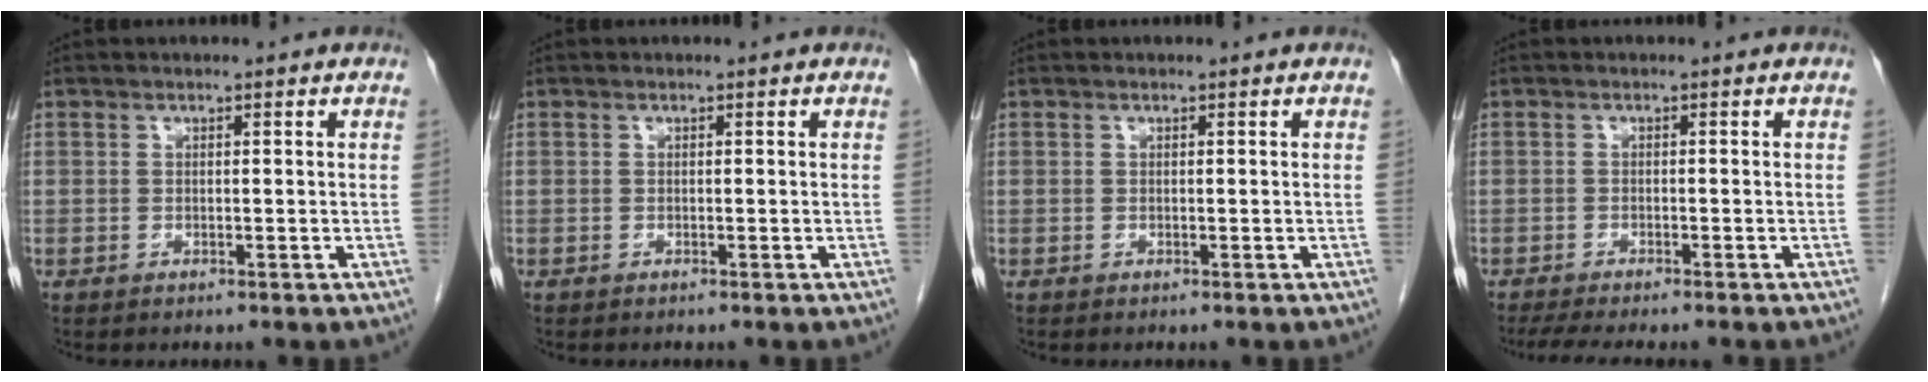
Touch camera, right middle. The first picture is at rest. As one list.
[{"total": 0.0}, {"total": 0.0}, {"total": 6.5, "force": [-5.5, 0.6, 3.5], "torque": [-0.049, -0.015, -0.084]}]